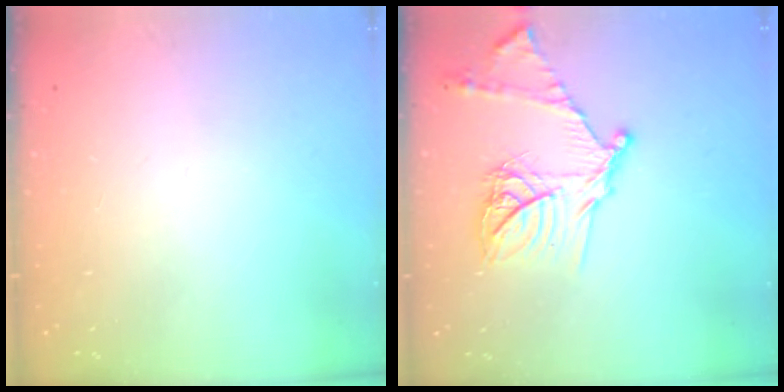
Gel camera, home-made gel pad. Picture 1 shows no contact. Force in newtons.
{"total": 18.3, "press": 18.2, "slide": 1.7}